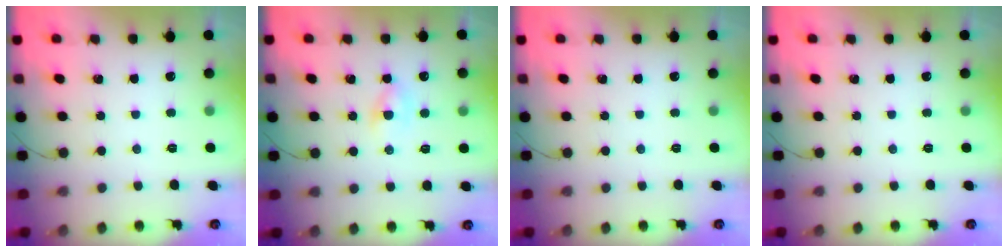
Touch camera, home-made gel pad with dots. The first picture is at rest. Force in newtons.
{"total": 2.9, "press": 2.7, "slide": 1.0}
{"total": 0.0}
{"total": 0.0}